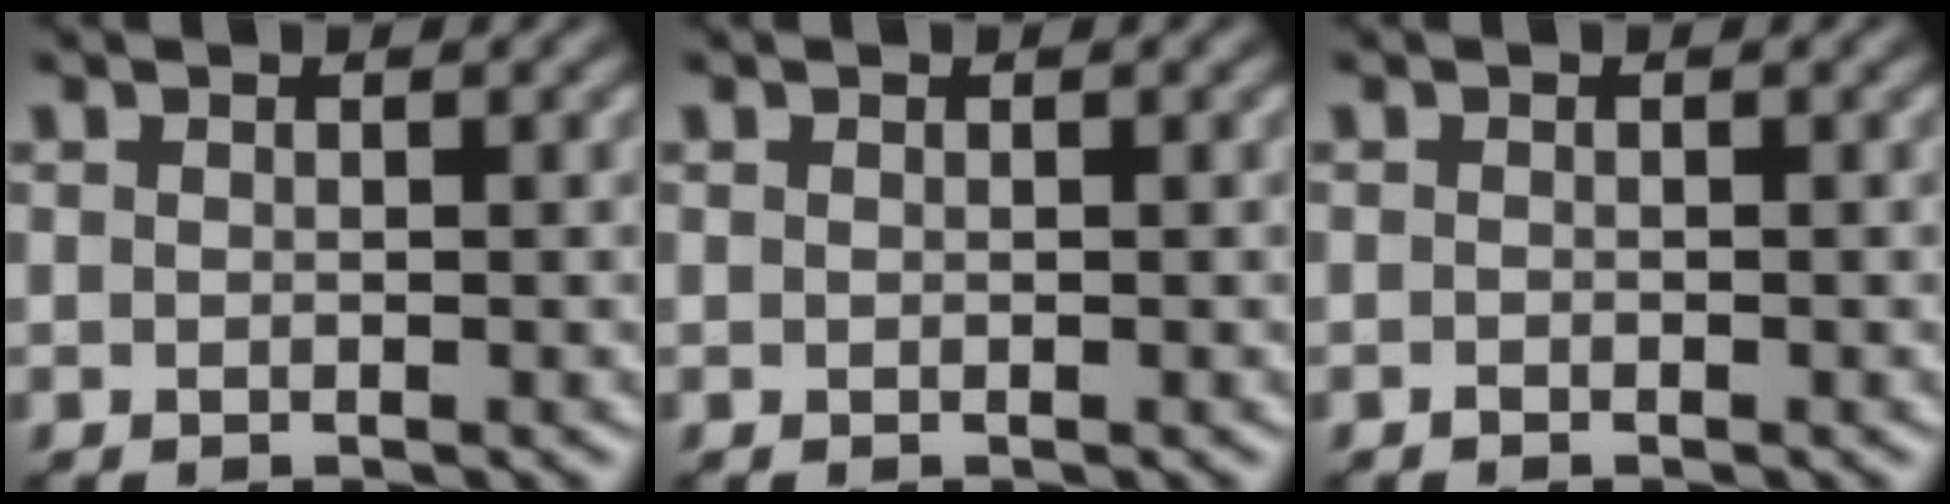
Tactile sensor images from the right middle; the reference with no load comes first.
{"total": 0.0}
{"total": 0.0}